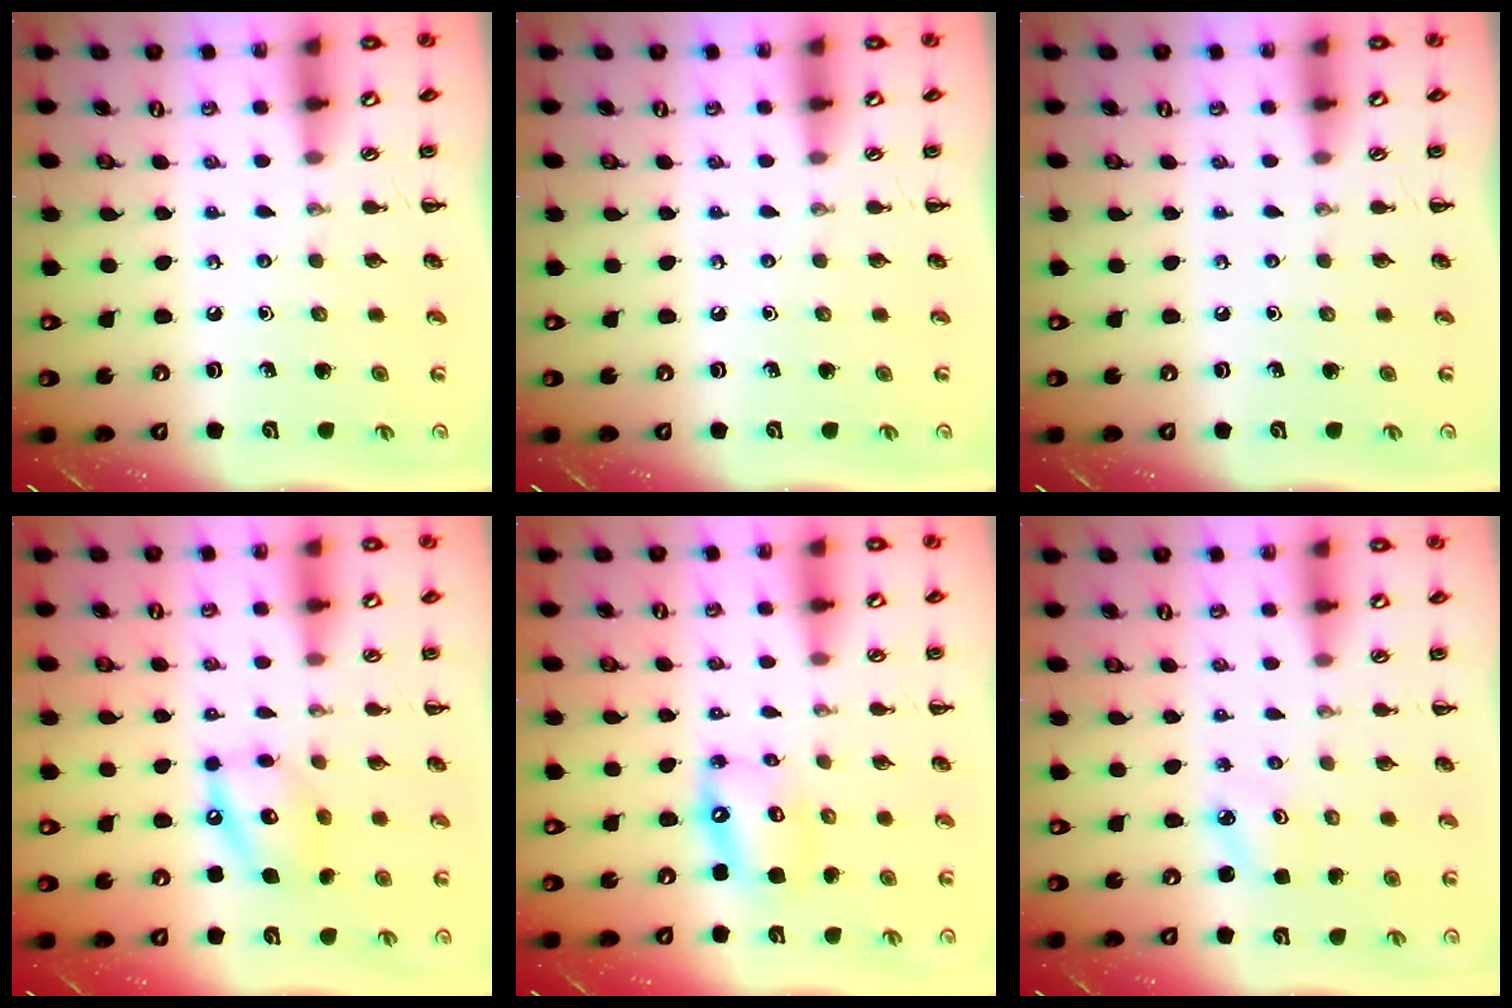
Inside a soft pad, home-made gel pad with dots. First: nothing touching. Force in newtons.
{"total": 0.0}
{"total": 0.0}
{"total": 11.9, "press": 11.7, "slide": 2.3}
{"total": 11.3, "press": 11.0, "slide": 2.9}
{"total": 2.5, "press": 2.4, "slide": 0.6}